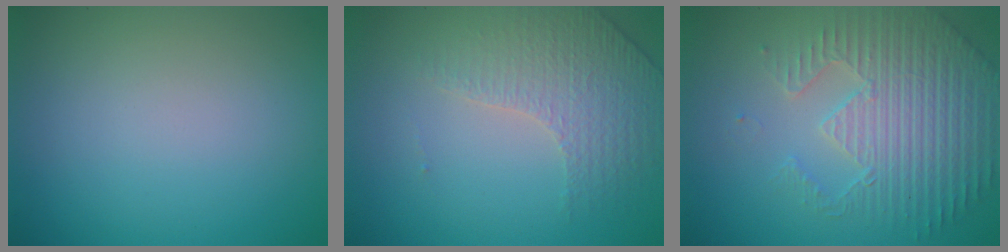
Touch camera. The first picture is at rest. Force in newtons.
{"total": 4.3, "press": 3.0, "slide": 3.1}
{"total": 5.0, "press": 4.6, "slide": 1.9}